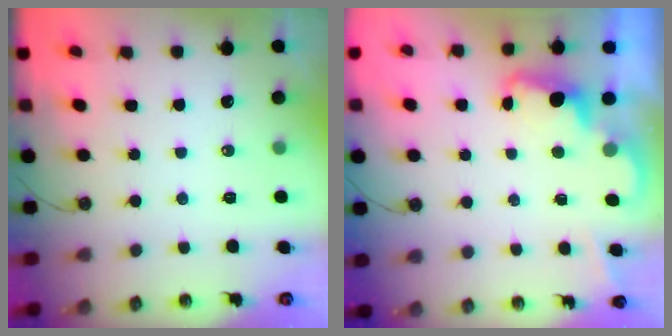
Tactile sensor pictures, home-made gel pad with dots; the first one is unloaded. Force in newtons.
{"total": 2.3, "press": 2.2, "slide": 0.6}